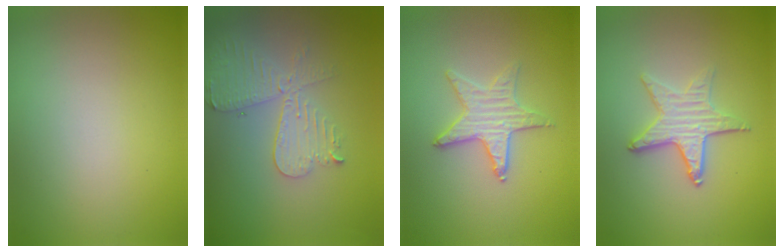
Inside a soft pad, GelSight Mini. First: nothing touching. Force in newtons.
{"total": 4.4, "press": 3.8, "slide": 2.1}
{"total": 2.9, "press": 2.8, "slide": 0.8}
{"total": 3.6, "press": 2.8, "slide": 2.2}